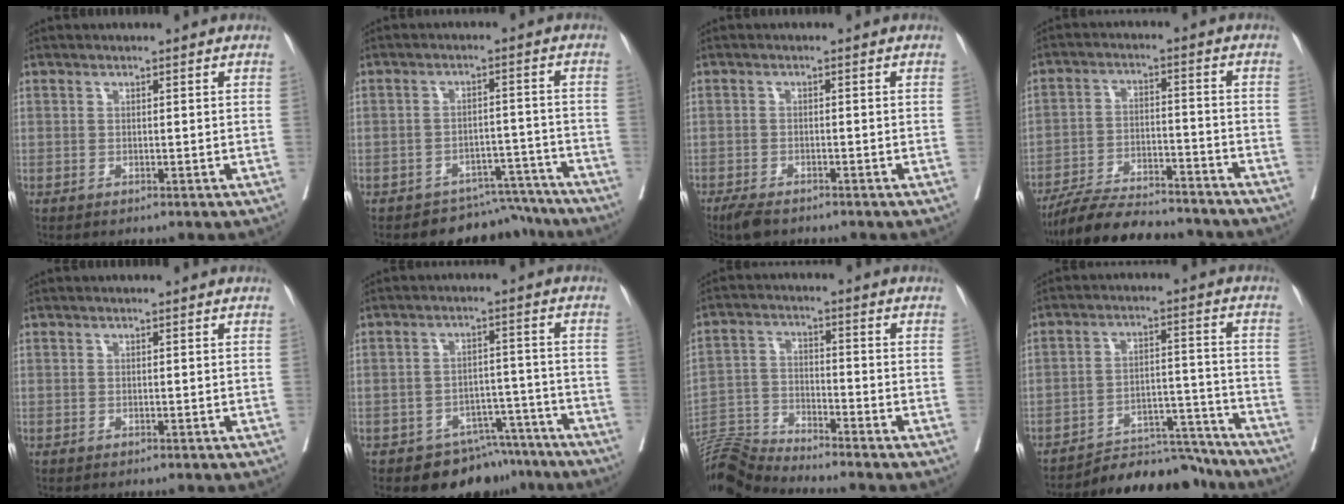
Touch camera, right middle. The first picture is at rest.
{"total": 7.2, "force": [-6.5, 3.0, -0.8], "torque": [0.035, 0.042, -0.085]}
{"total": 4.3, "force": [-3.6, 1.2, 2.1], "torque": [-0.036, -0.010, -0.057]}
{"total": 16.6, "force": [-15.0, 2.8, 6.4], "torque": [-0.112, -0.002, -0.230]}
{"total": 0.0}
{"total": 8.5, "force": [-6.8, 4.9, 1.2], "torque": [0.017, 0.037, -0.091]}
{"total": 7.6, "force": [-7.4, -1.7, -0.1], "torque": [-0.003, 0.001, -0.145]}
{"total": 12.7, "force": [-12.4, 2.3, 1.5], "torque": [-0.006, 0.027, -0.186]}